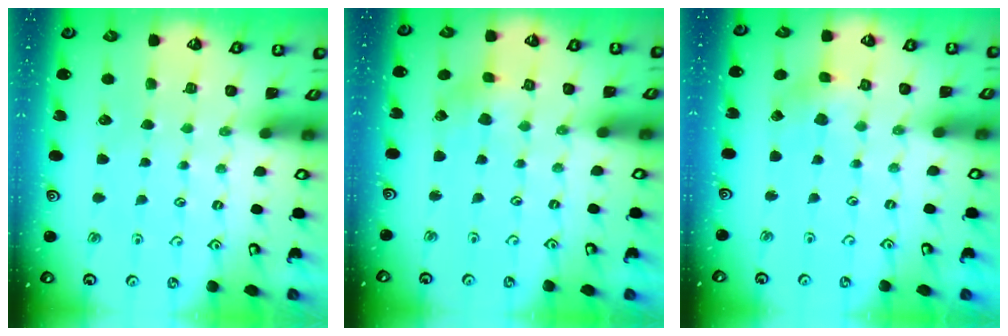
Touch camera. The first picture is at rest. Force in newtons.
{"total": 2.9, "press": 2.8, "slide": 0.2}
{"total": 2.3, "press": 2.3, "slide": 0.4}